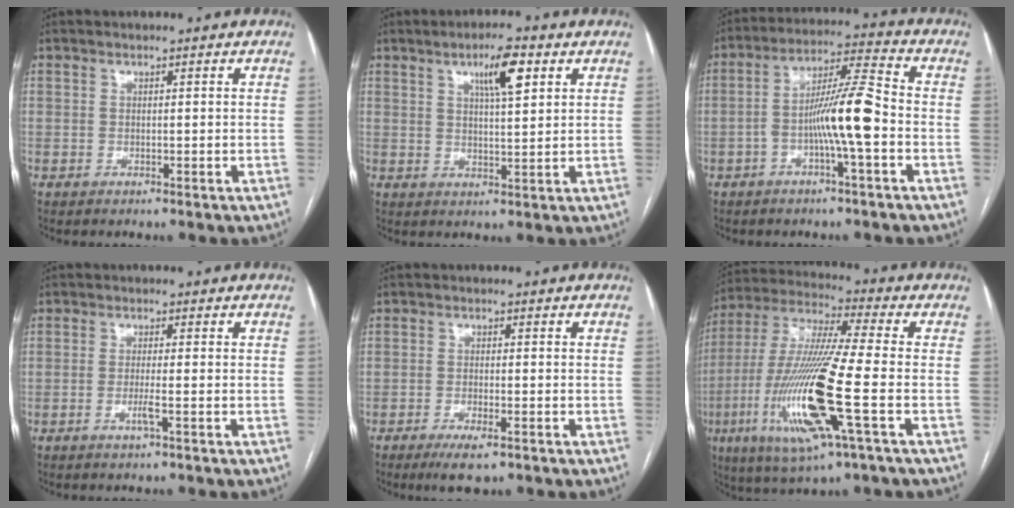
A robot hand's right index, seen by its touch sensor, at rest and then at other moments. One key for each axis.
{"total": 6.5, "fx": 3.1, "fy": 1.1, "fz": 5.6, "tx": -0.097, "ty": 0.006, "tz": 0.052}
{"total": 10.1, "fx": -2.6, "fy": 0.3, "fz": 9.8, "tx": -0.180, "ty": 0.018, "tz": -0.049}
{"total": 2.1, "fx": -0.9, "fy": -0.3, "fz": 1.9, "tx": -0.039, "ty": -0.004, "tz": -0.018}
{"total": 4.5, "fx": -2.8, "fy": 1.0, "fz": 3.4, "tx": -0.065, "ty": -0.008, "tz": -0.043}
{"total": 19.5, "fx": -5.5, "fy": 0.9, "fz": 18.7, "tx": -0.403, "ty": -0.021, "tz": -0.106}